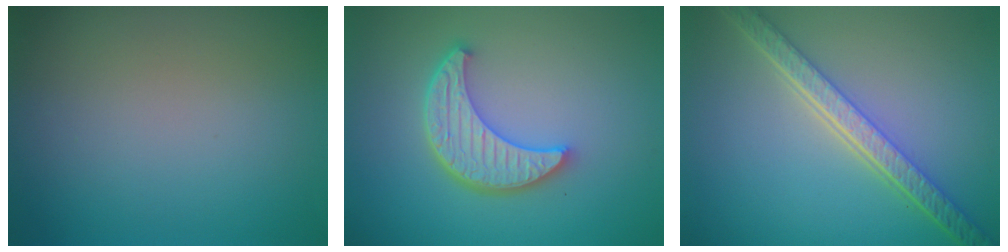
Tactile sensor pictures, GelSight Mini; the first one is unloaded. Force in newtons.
{"total": 5.3, "press": 4.1, "slide": 3.4}
{"total": 5.7, "press": 4.3, "slide": 3.7}